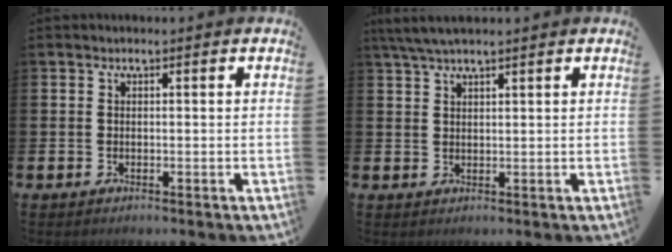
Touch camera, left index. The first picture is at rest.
{"total": 2.5, "force": [1.9, 0.4, 1.6], "torque": [-0.041, 0.006, 0.036]}